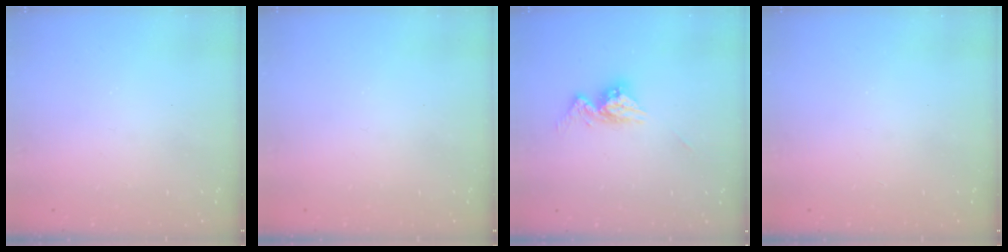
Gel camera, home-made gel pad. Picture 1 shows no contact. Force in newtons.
{"total": 0.0}
{"total": 9.4, "press": 9.4, "slide": 0.8}
{"total": 1.1, "press": 1.1, "slide": 0.1}